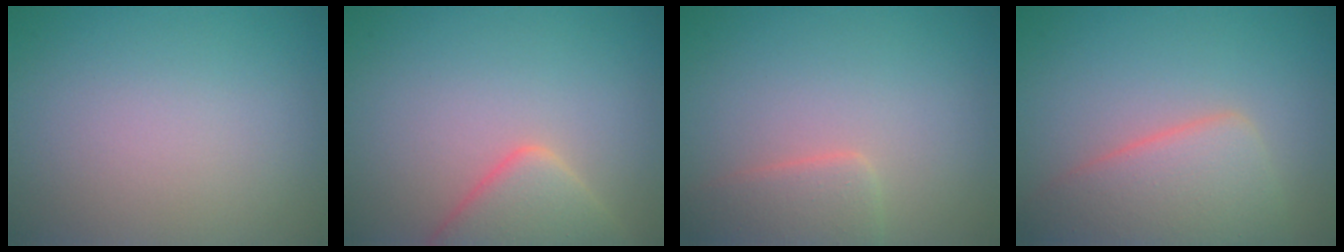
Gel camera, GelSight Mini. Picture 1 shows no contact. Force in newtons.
{"total": 4.5, "press": 4.5, "slide": 0.3}
{"total": 2.9, "press": 2.9, "slide": 0.3}
{"total": 5.6, "press": 5.6, "slide": 0.2}